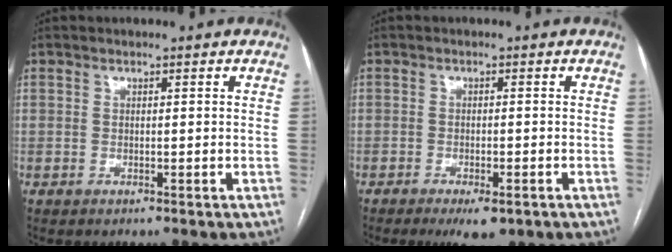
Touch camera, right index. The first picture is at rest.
{"total": 4.6, "force": [-2.8, 1.3, 3.4], "torque": [-0.052, -0.007, -0.036]}